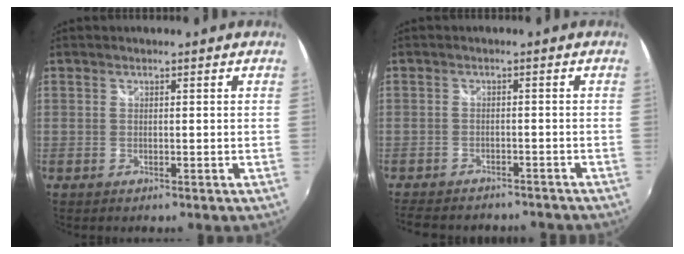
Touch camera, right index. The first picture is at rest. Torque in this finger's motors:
{"motor_torque": [-1.41, -0.18, -1.05, -0.21]}